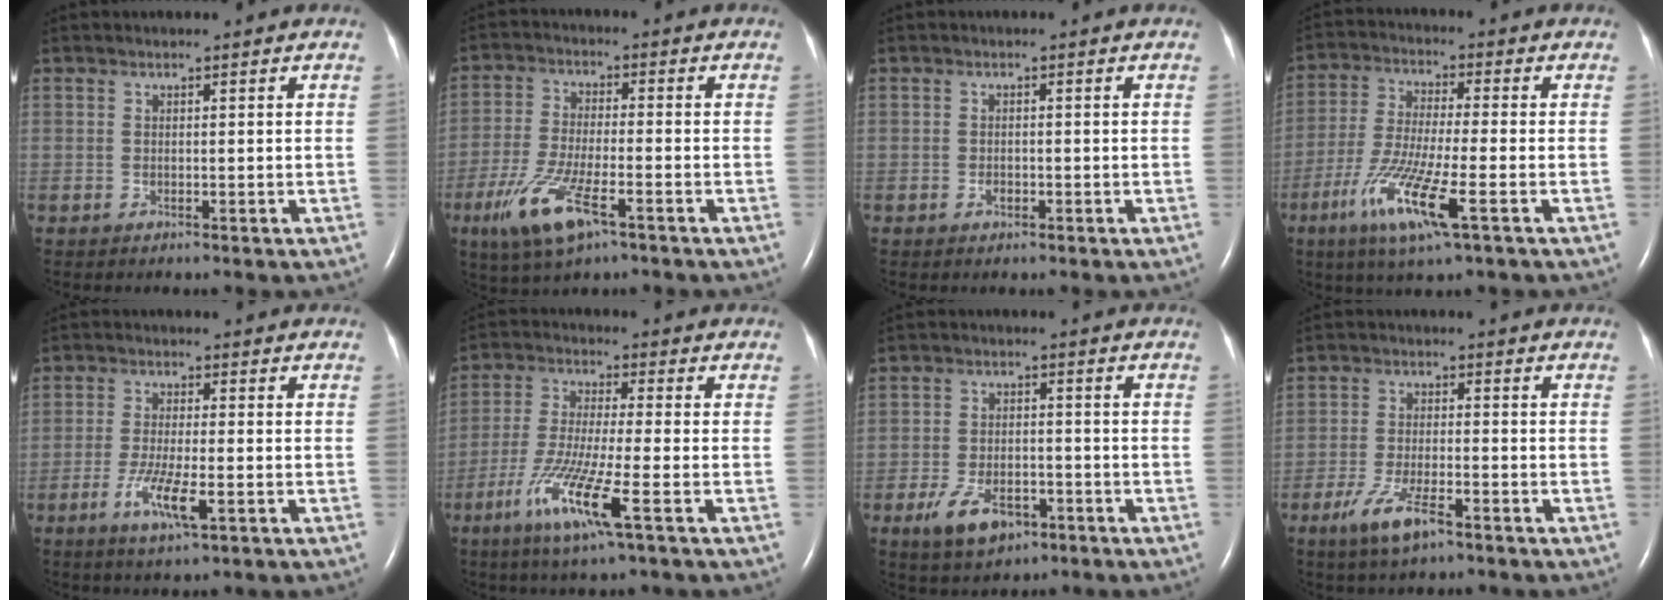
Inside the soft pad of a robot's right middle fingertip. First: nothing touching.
{"total": 9.8, "force": [-5.1, 2.3, 8.1], "torque": [-0.173, -0.021, -0.090]}
{"total": 1.0, "force": [-0.5, 0.6, 0.6], "torque": [-0.012, 0.002, -0.005]}
{"total": 11.4, "force": [-5.0, 0.7, 10.2], "torque": [-0.213, -0.027, -0.095]}
{"total": 6.1, "force": [-2.5, 0.7, 5.6], "torque": [-0.115, -0.011, -0.044]}
{"total": 10.6, "force": [-4.8, -0.1, 9.5], "torque": [-0.196, -0.026, -0.095]}
{"total": 7.1, "force": [-3.9, 3.7, 4.7], "torque": [-0.095, -0.004, -0.061]}
{"total": 6.3, "force": [-3.9, 1.4, 4.8], "torque": [-0.104, -0.009, -0.070]}